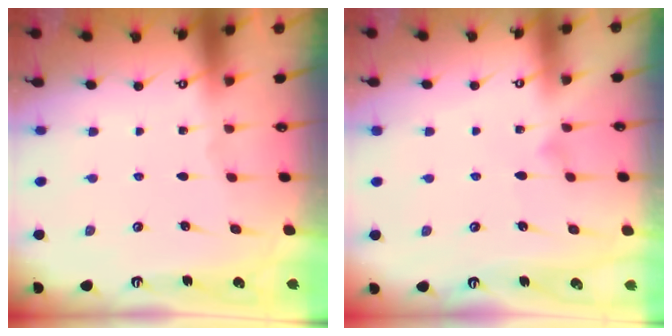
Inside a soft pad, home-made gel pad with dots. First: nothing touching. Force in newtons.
{"total": 3.4, "press": 3.4, "slide": 0.2}